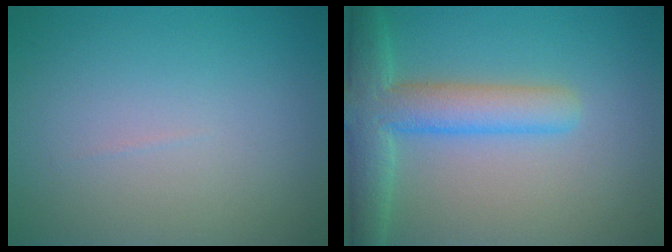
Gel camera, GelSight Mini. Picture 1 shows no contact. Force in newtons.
{"total": 5.9, "press": 5.9, "slide": 0.3}